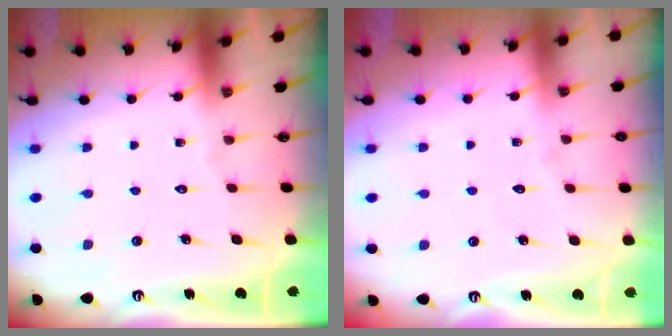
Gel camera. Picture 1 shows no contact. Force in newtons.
{"total": 3.0, "press": 3.0, "slide": 0.3}